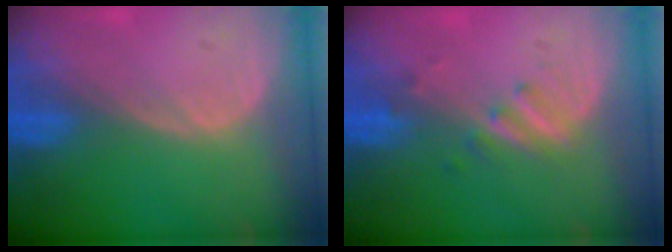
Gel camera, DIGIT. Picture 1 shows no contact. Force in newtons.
{"total": 2.8, "press": 2.6, "slide": 1.2}